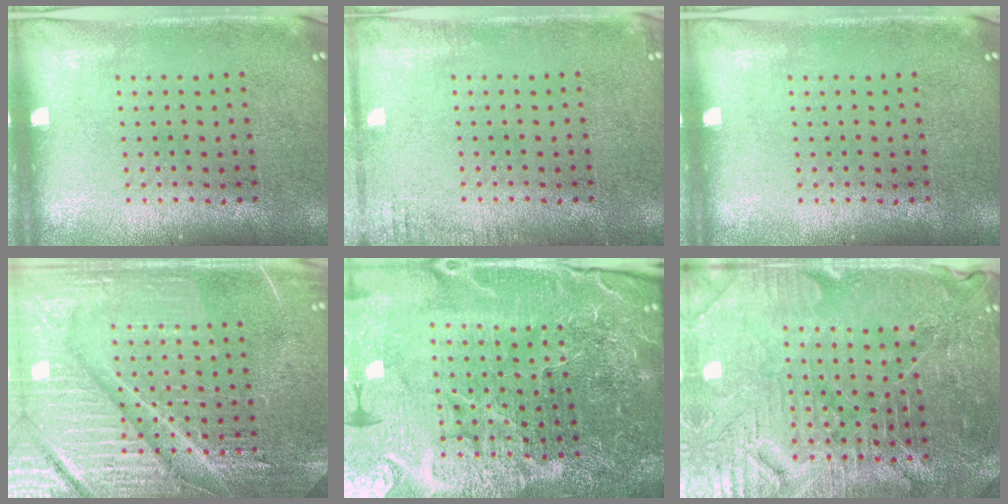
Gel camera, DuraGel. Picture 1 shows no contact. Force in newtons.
{"total": 1.4, "press": 1.4, "slide": 0.1}
{"total": 0.0}
{"total": 5.2, "press": 5.1, "slide": 0.7}
{"total": 6.7, "press": 5.9, "slide": 3.1}
{"total": 4.6, "press": 4.4, "slide": 1.3}